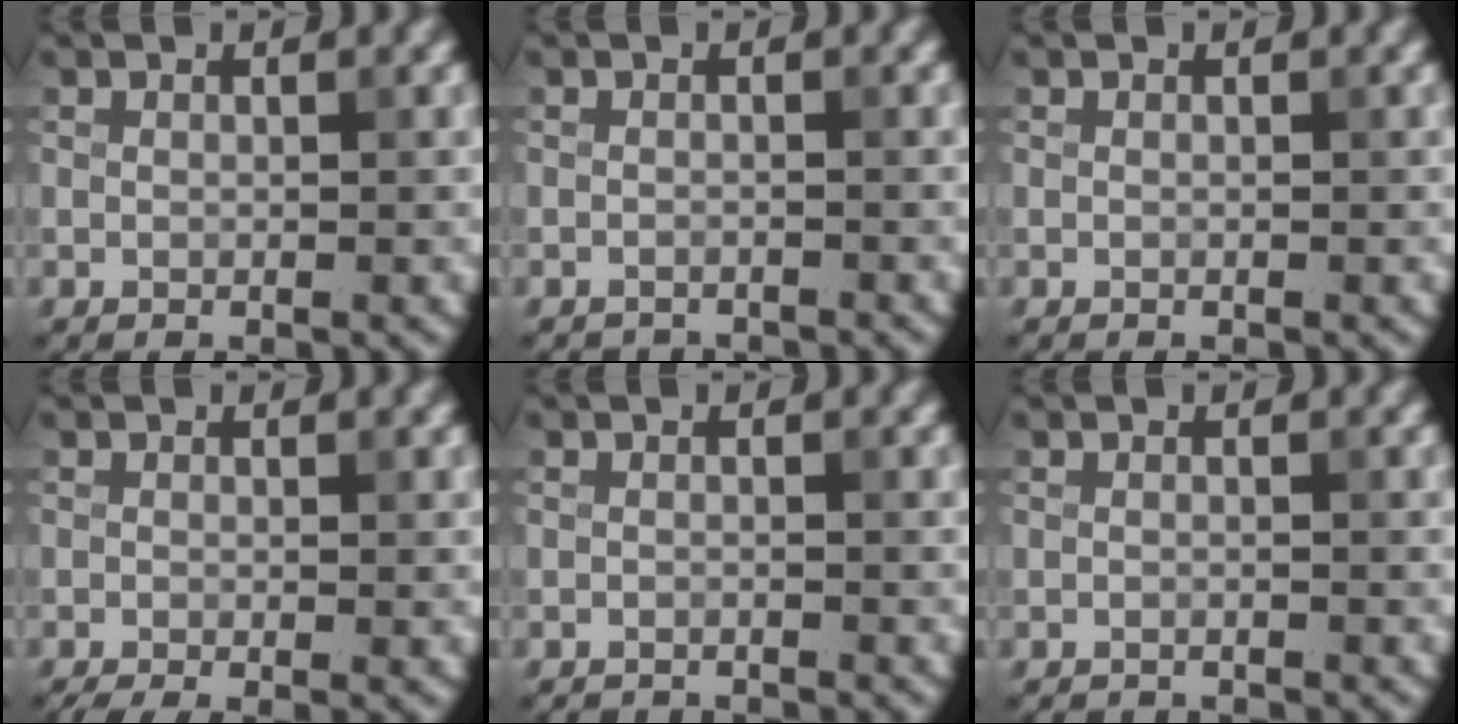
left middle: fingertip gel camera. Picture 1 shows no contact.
{"total": 2.4, "force": [-2.4, 0.2, 0.1], "torque": [0.003, -0.010, -0.036]}
{"total": 0.0}
{"total": 2.6, "force": [-1.8, 0.6, 1.9], "torque": [-0.027, -0.010, -0.035]}
{"total": 3.0, "force": [-2.9, 0.3, 0.6], "torque": [-0.009, -0.009, -0.044]}
{"total": 2.3, "force": [-2.3, 0.2, 0.4], "torque": [0.001, -0.010, -0.033]}